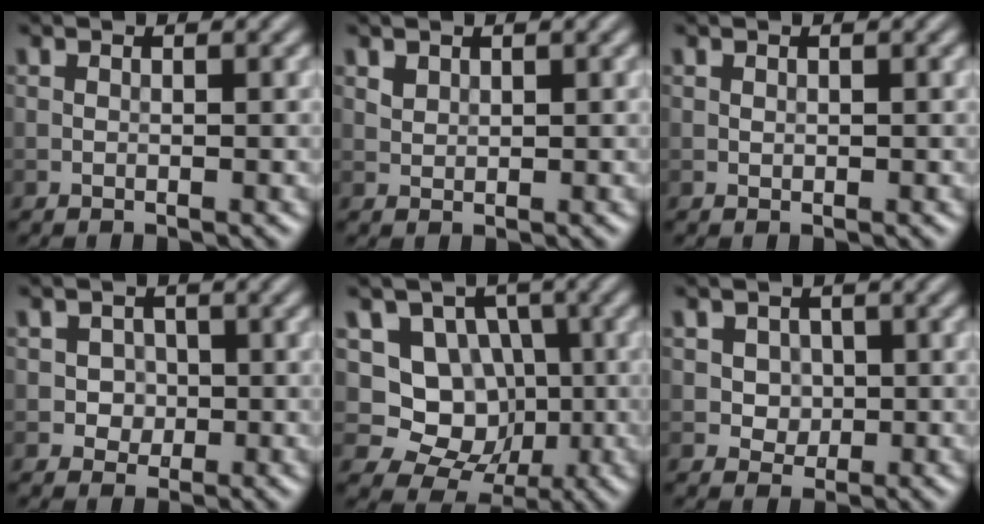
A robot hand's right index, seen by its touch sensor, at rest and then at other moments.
{"total": 1.0, "force": [0.7, 0.6, 0.4], "torque": [-0.010, 0.000, 0.018]}
{"total": 0.0}
{"total": 1.9, "force": [-0.2, 1.8, 0.6], "torque": [0.010, -0.001, -0.008]}
{"total": 8.4, "force": [-0.1, 7.7, 3.4], "torque": [-0.046, 0.006, -0.027]}
{"total": 2.3, "force": [0.4, 2.0, 1.0], "torque": [-0.014, -0.001, 0.011]}